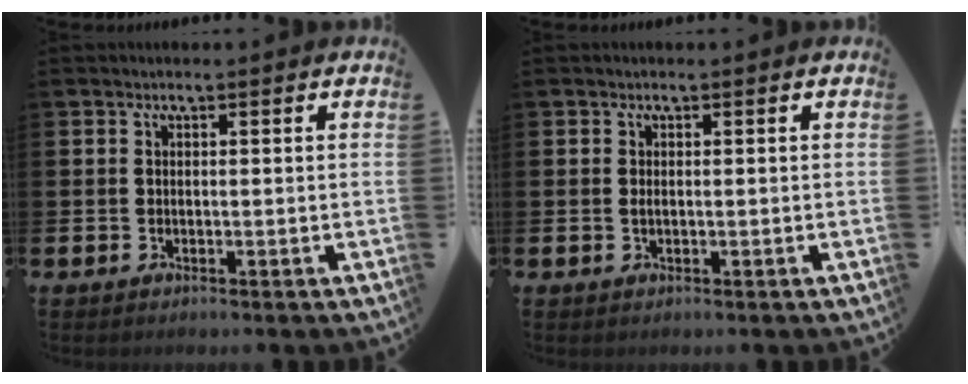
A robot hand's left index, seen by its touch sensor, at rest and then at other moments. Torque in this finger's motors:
{"motor_torque": [0.32, -0.13, 0.00, 0.04]}